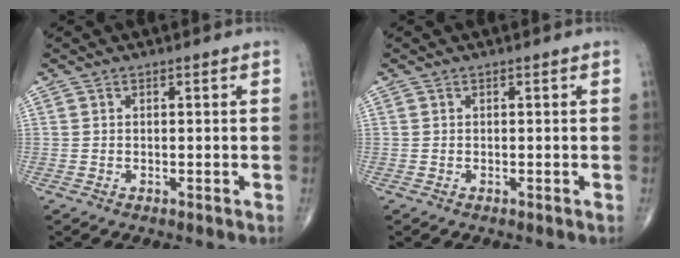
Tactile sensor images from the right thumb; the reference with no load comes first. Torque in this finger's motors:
{"motor_torque": [-0.14, 0.14, 0.07, 0.17, 0.02]}